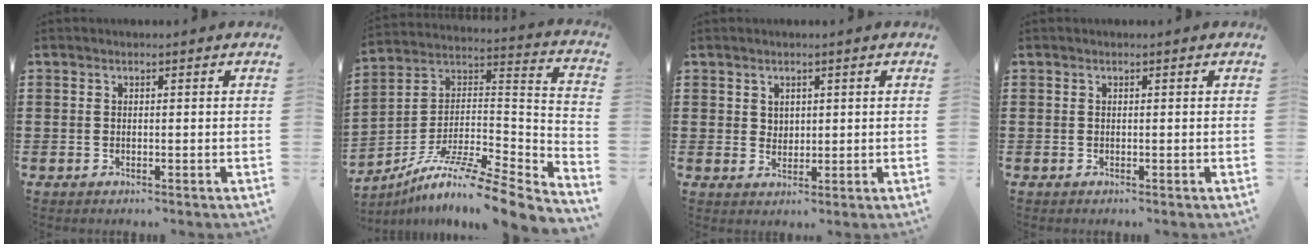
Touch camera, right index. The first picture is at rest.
{"total": 9.9, "force": [-7.8, 0.7, 6.0], "torque": [-0.106, -0.003, -0.155]}
{"total": 2.0, "force": [1.3, 1.5, 0.3], "torque": [-0.010, 0.008, 0.025]}
{"total": 0.0}